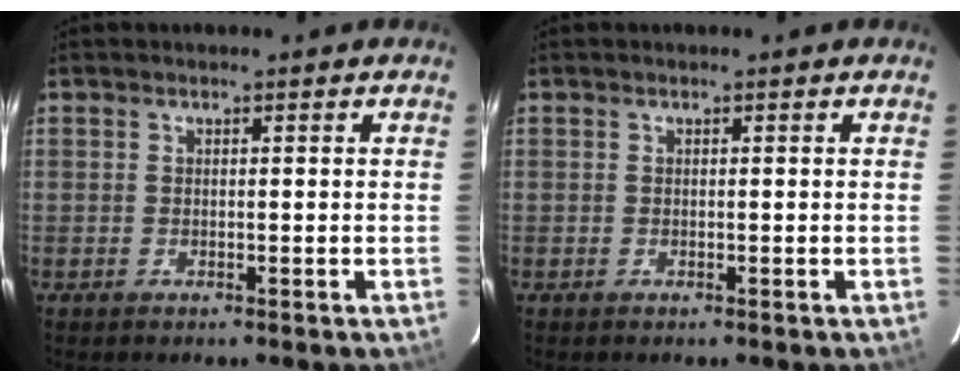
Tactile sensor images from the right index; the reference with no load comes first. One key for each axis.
{"total": 0.0}